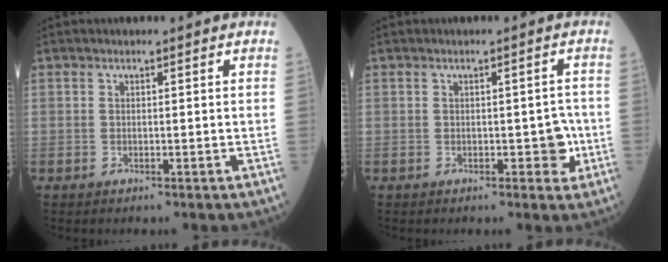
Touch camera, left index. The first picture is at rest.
{"total": 3.0, "force": [-0.7, 1.5, 2.4], "torque": [-0.025, 0.007, -0.002]}